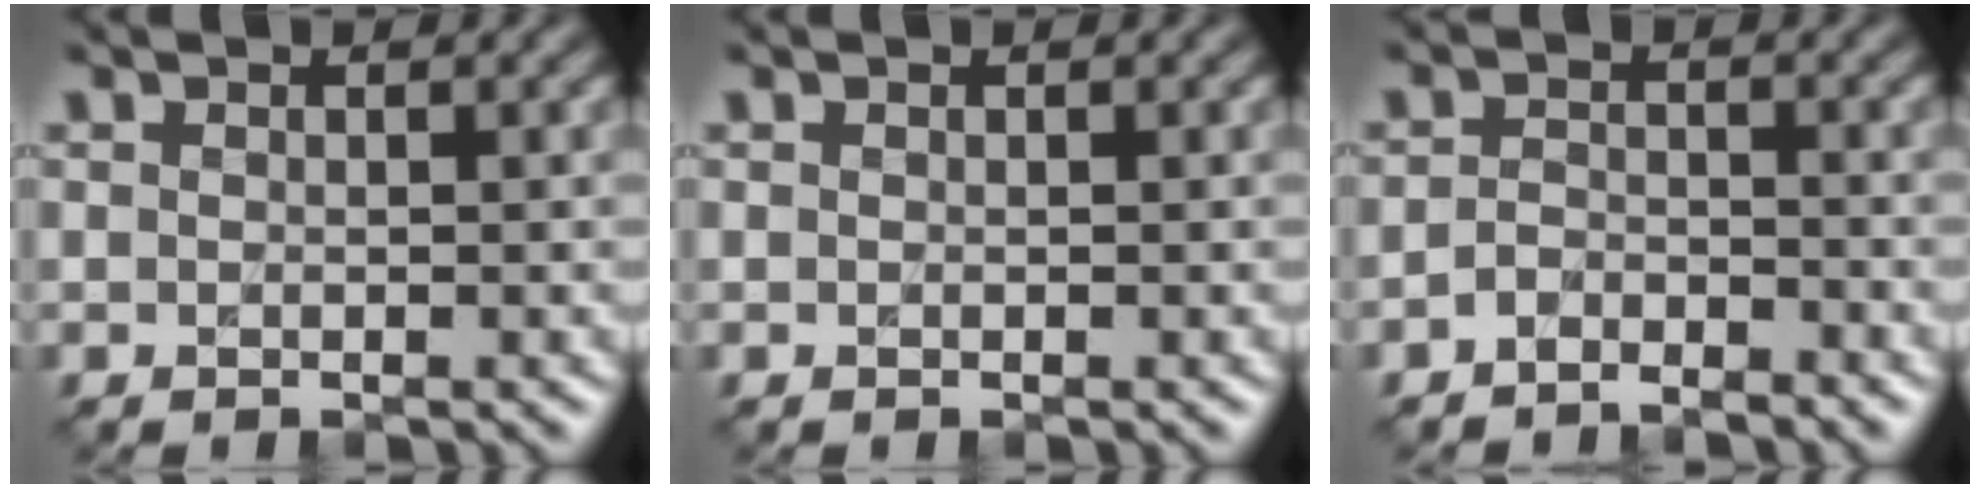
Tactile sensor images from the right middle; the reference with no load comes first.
{"total": 0.0}
{"total": 1.9, "force": [-1.7, 0.6, 0.4], "torque": [-0.010, 0.003, -0.039]}